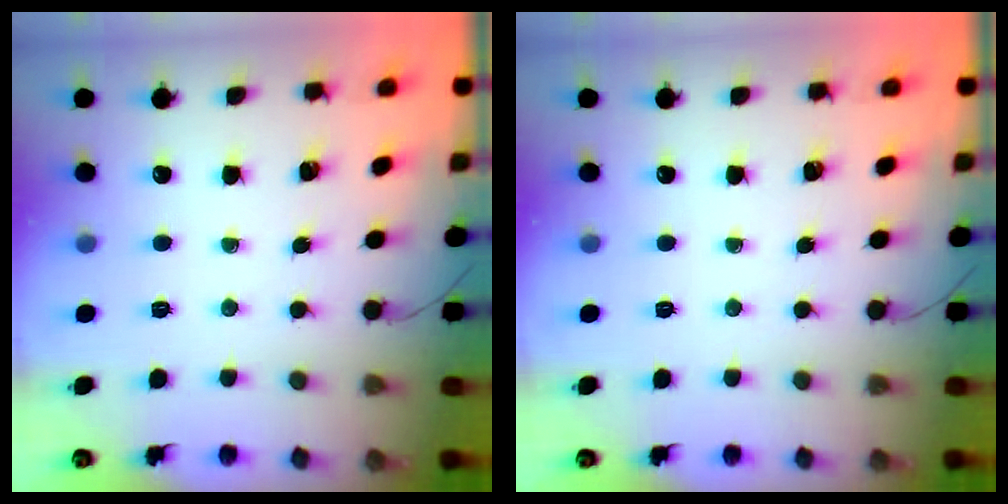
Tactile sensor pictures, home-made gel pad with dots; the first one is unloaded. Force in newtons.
{"total": 0.0}